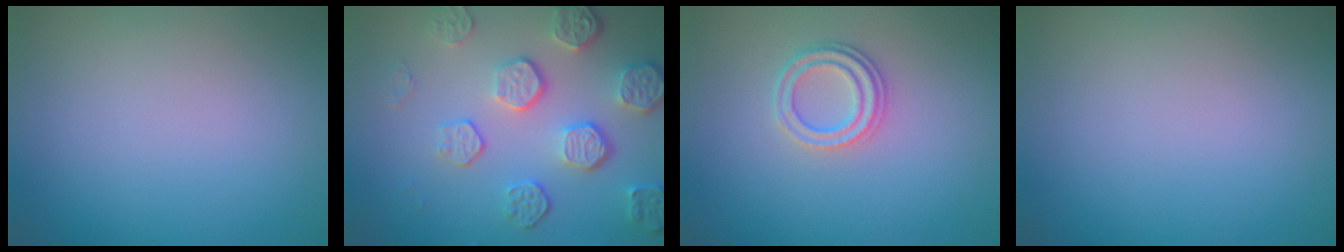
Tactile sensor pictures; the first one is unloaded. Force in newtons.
{"total": 5.7, "press": 4.2, "slide": 3.8}
{"total": 2.3, "press": 2.1, "slide": 1.0}
{"total": 0.0}